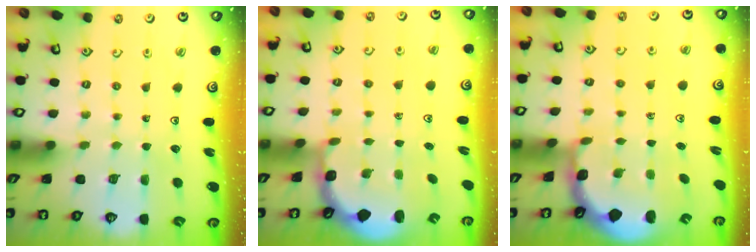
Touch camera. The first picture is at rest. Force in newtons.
{"total": 2.5, "press": 2.2, "slide": 1.2}
{"total": 1.8, "press": 1.7, "slide": 0.5}